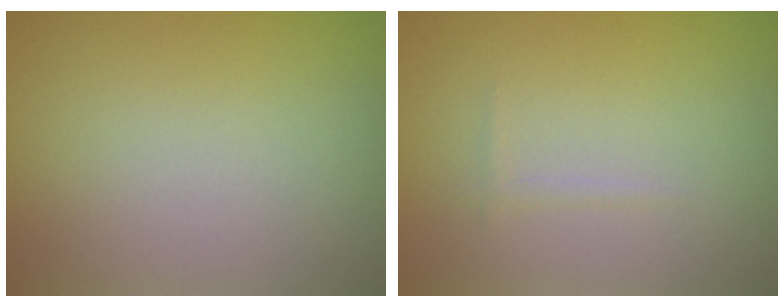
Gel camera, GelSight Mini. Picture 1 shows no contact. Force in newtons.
{"total": 0.5, "press": 0.5, "slide": 0.1}